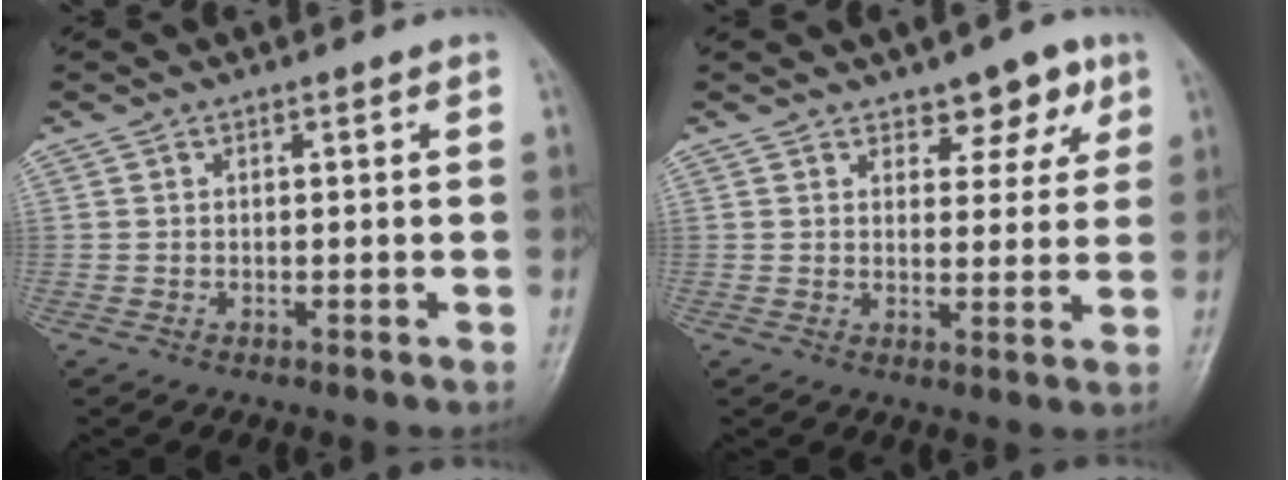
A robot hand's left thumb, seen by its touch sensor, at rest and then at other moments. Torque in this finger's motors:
{"motor_torque": [0.10, 0.25, -0.04, -0.16, 0.06]}